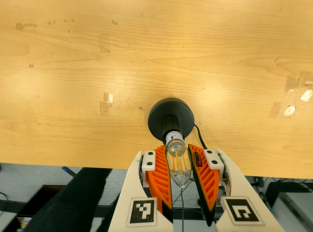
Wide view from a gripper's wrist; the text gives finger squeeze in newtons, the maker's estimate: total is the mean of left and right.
{"total": 14.4, "left": 14.1, "right": 14.6}